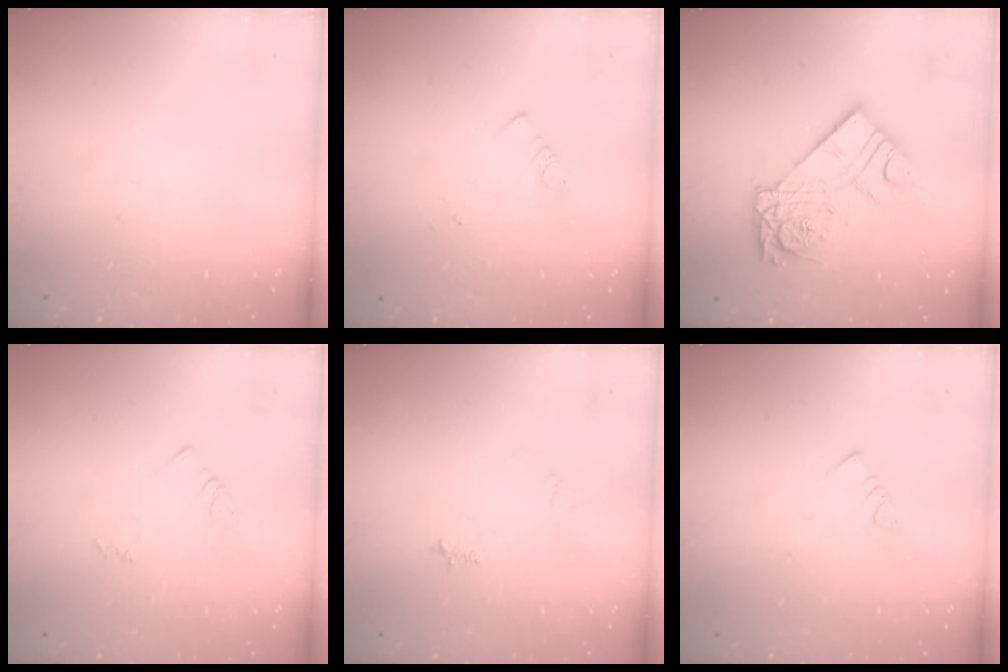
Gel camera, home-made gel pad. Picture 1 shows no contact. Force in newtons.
{"total": 1.9, "press": 1.9, "slide": 0.2}
{"total": 14.8, "press": 14.7, "slide": 1.6}
{"total": 3.7, "press": 3.7, "slide": 0.3}
{"total": 4.9, "press": 4.9, "slide": 0.5}
{"total": 3.0, "press": 3.0, "slide": 0.2}